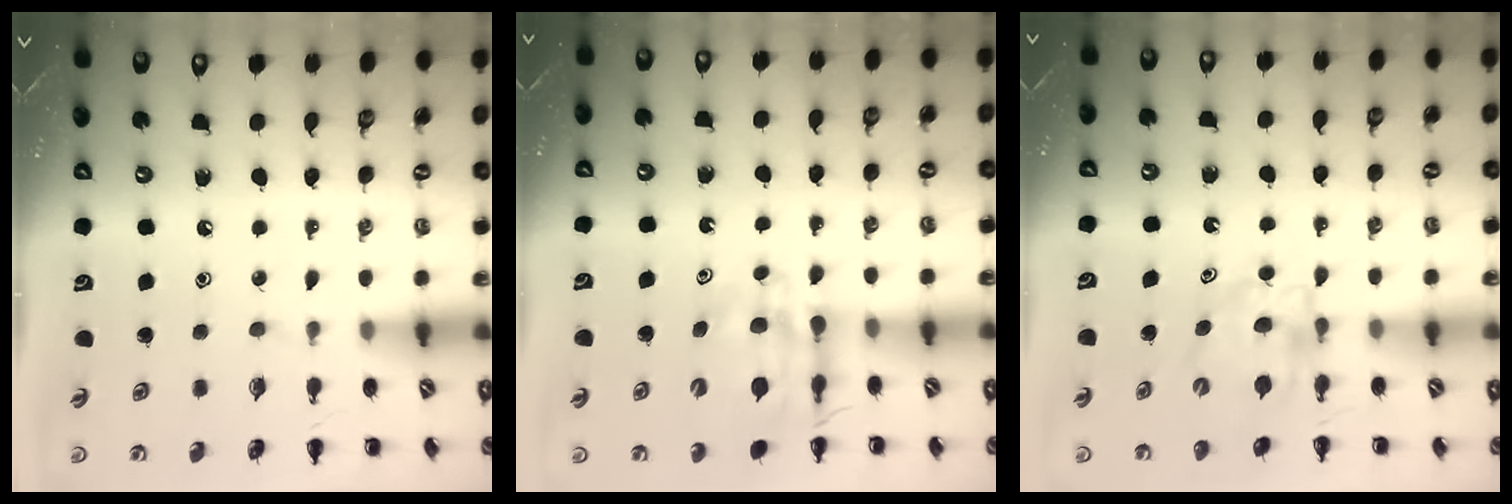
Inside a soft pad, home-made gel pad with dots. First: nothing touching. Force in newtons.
{"total": 9.5, "press": 9.0, "slide": 3.2}
{"total": 5.8, "press": 5.8, "slide": 0.5}